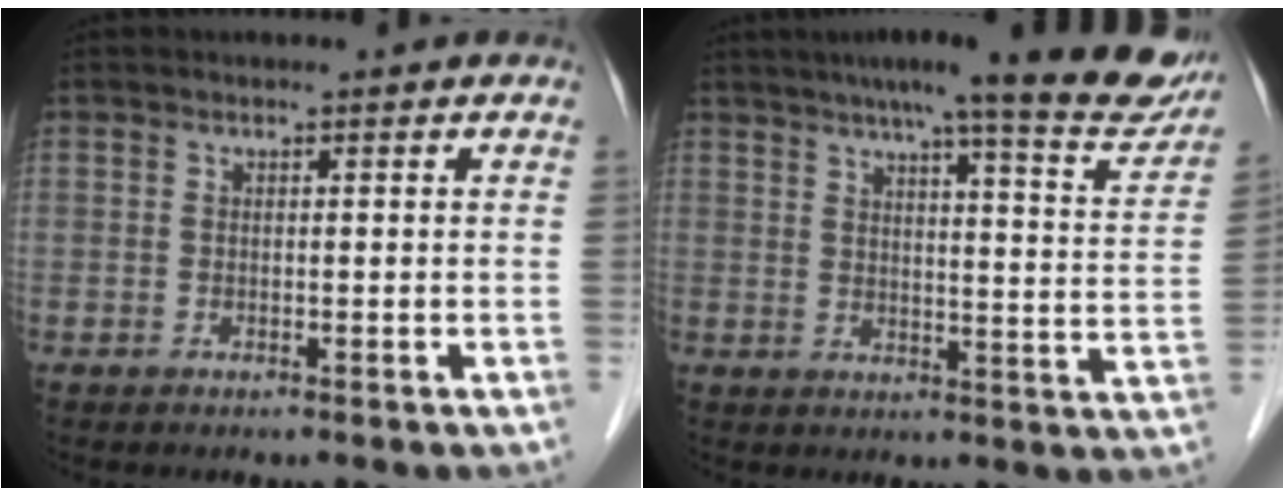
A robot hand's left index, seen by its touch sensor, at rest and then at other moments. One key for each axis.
{"total": 19.6, "fx": 16.3, "fy": 1.7, "fz": 10.7, "tx": -0.137, "ty": -0.016, "tz": 0.194}